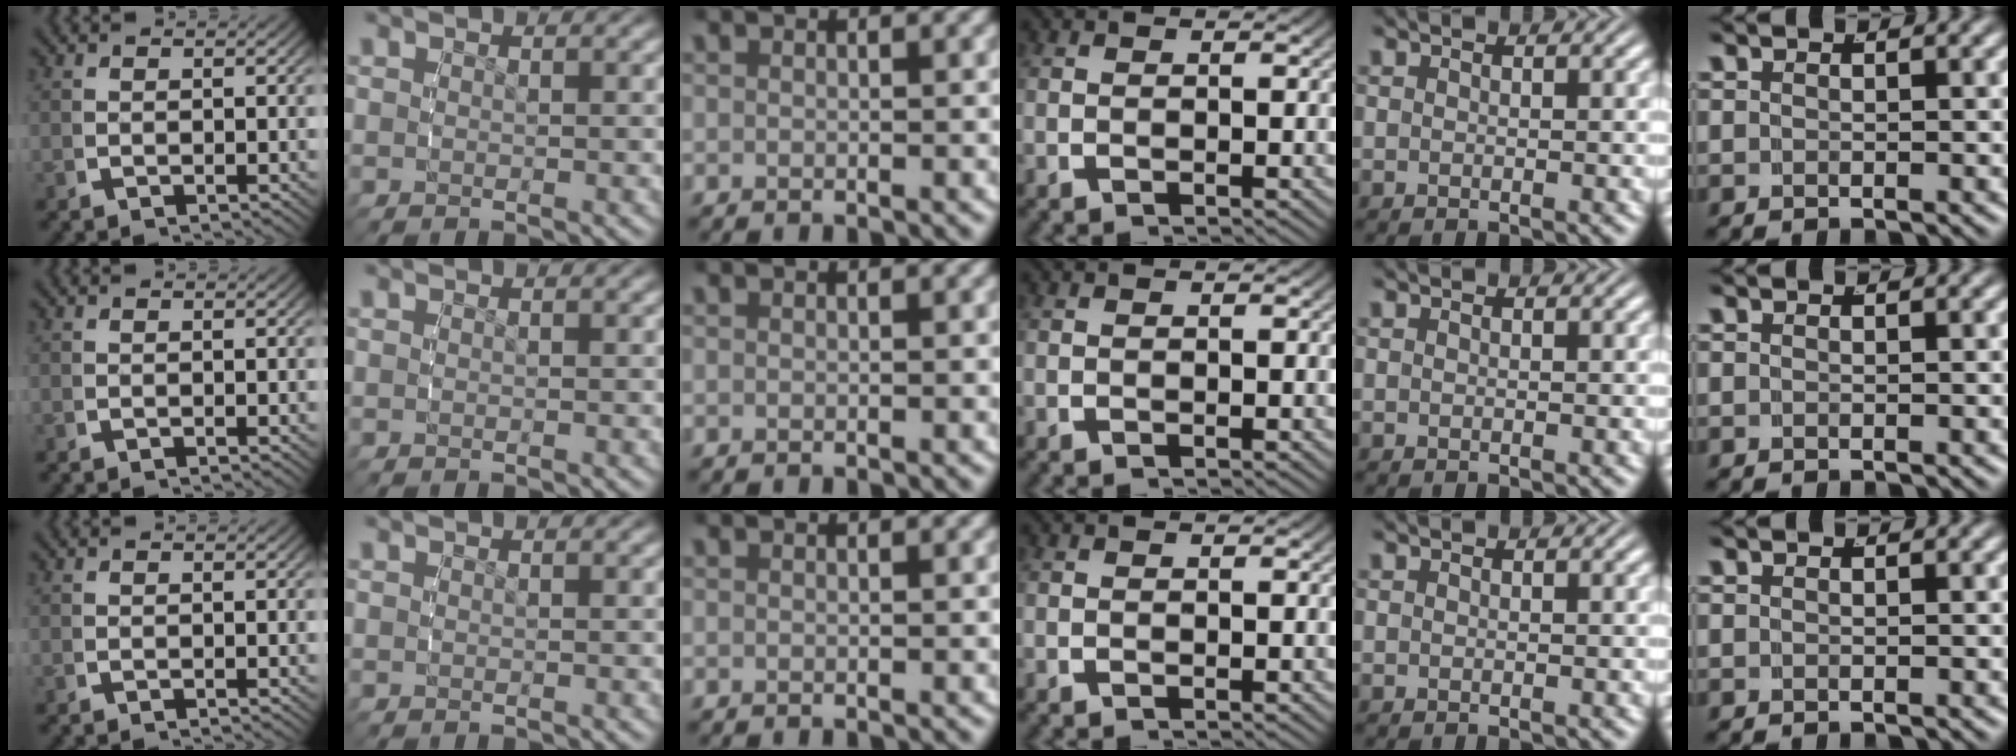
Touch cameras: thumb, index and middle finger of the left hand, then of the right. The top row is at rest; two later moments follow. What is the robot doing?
{"motion": "reach", "object": "glasses case"}